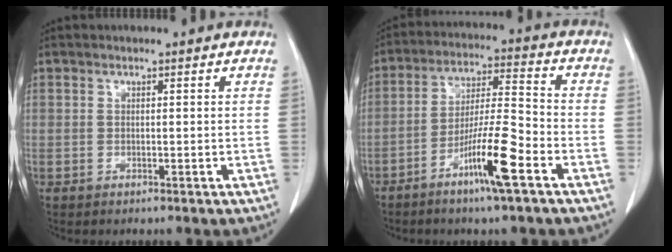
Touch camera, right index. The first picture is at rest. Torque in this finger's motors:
{"motor_torque": [1.02, -0.77, 0.40, 0.12]}